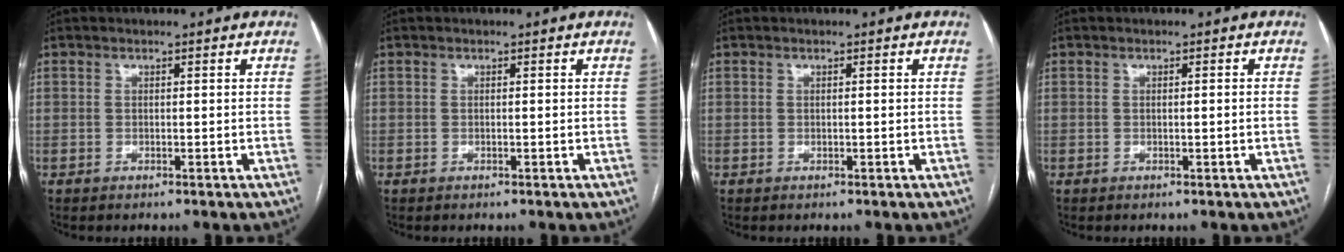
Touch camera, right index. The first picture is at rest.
{"total": 0.0}
{"total": 0.0}
{"total": 0.6, "force": [0.0, -0.2, 0.5], "torque": [-0.007, 0.000, 0.003]}